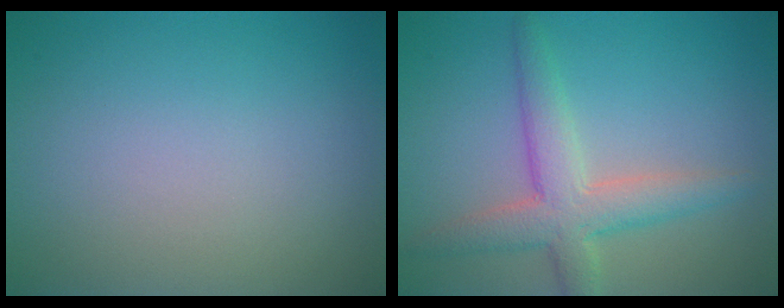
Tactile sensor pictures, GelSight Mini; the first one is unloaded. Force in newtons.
{"total": 4.6, "press": 4.6, "slide": 0.4}